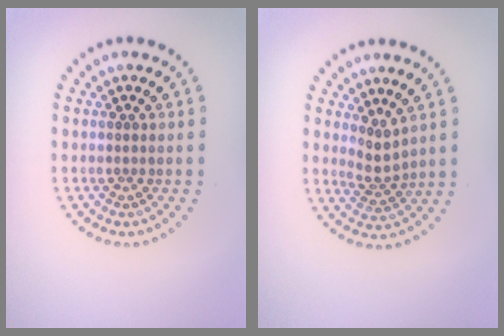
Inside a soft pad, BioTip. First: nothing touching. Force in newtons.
{"total": 2.2, "press": 1.6, "slide": 1.5}